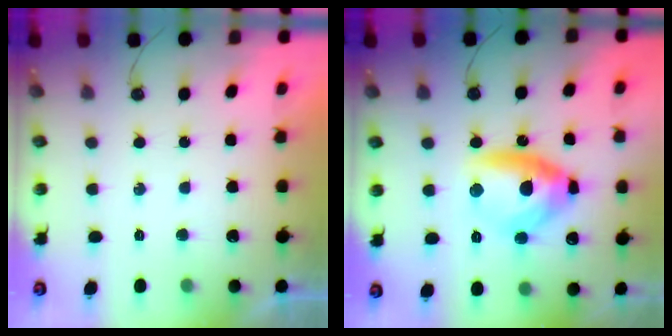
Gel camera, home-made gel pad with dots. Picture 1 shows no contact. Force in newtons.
{"total": 13.4, "press": 13.4, "slide": 1.4}